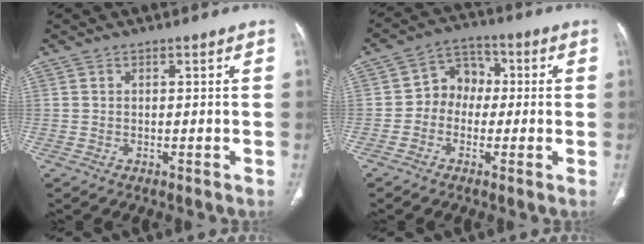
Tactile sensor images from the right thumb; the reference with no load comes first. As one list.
[{"total": 7.1, "force": [-0.6, 5.9, 3.8], "torque": [-0.028, 0.029, -0.027]}]